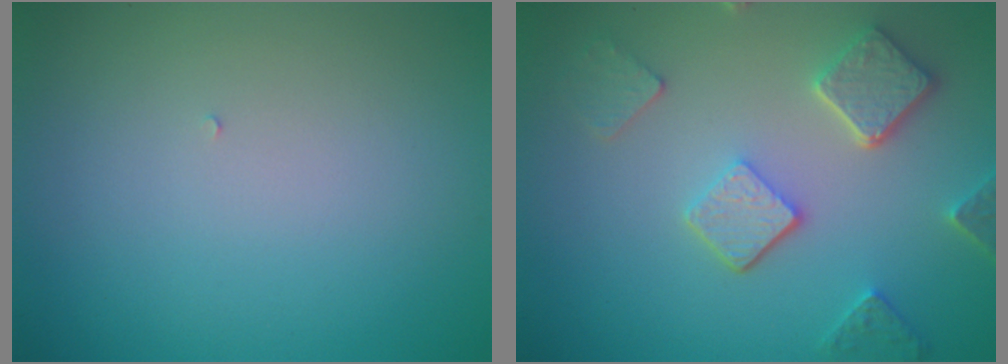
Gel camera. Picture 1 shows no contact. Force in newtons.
{"total": 4.9, "press": 3.8, "slide": 3.1}